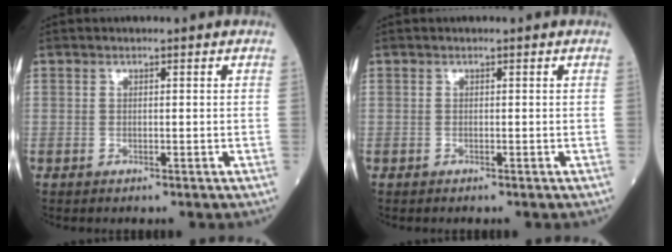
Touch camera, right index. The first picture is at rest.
{"total": 0.0}